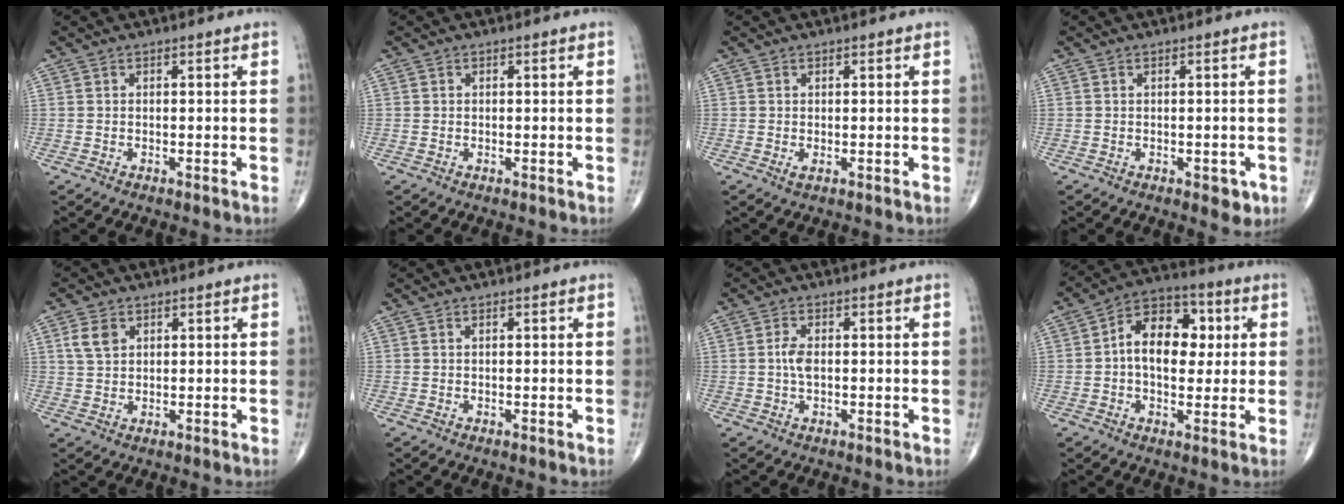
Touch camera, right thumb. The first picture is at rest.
{"total": 0.0}
{"total": 0.9, "force": [0.0, 0.4, 0.8], "torque": [-0.014, -0.004, 0.001]}
{"total": 2.8, "force": [-1.0, 1.5, 2.1], "torque": [-0.009, -0.001, -0.008]}
{"total": 4.2, "force": [1.8, 3.0, 2.5], "torque": [-0.041, -0.002, 0.038]}
{"total": 0.0}
{"total": 2.9, "force": [0.1, 1.5, 2.5], "torque": [-0.054, 0.002, 0.000]}
{"total": 13.4, "force": [1.6, 8.7, 10.0], "torque": [-0.124, 0.019, 0.016]}